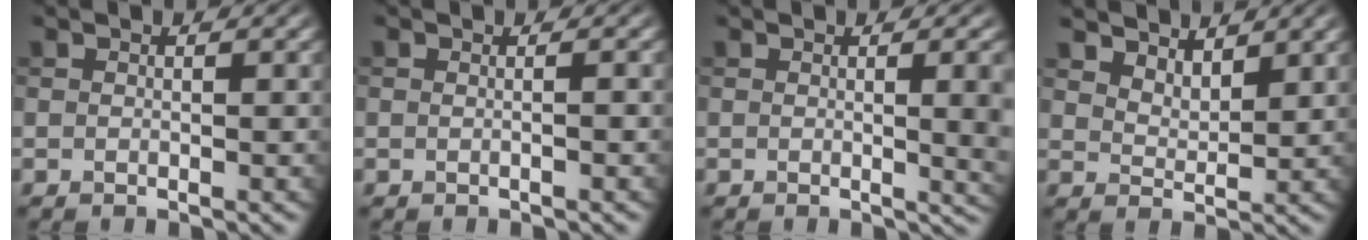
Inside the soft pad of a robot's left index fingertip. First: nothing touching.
{"total": 0.6, "force": [0.0, 0.1, 0.6], "torque": [-0.011, -0.002, -0.006]}
{"total": 4.5, "force": [0.2, 1.5, 4.3], "torque": [-0.036, -0.001, 0.006]}
{"total": 3.4, "force": [3.1, 1.0, 0.9], "torque": [-0.025, -0.006, 0.055]}